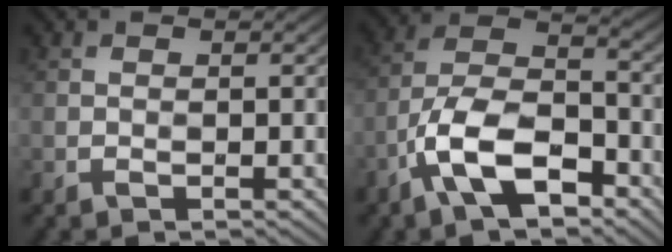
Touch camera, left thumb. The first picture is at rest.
{"total": 10.7, "force": [-5.4, 4.9, 7.7], "torque": [-0.157, -0.001, -0.115]}